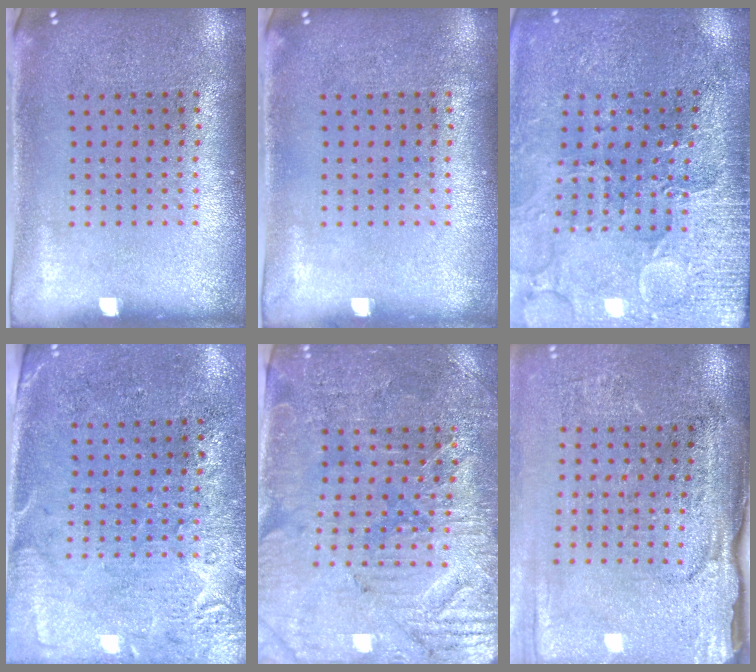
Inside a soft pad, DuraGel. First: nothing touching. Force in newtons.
{"total": 0.0}
{"total": 3.4, "press": 3.4, "slide": 0.4}
{"total": 2.8, "press": 2.4, "slide": 1.5}
{"total": 3.6, "press": 3.4, "slide": 1.2}
{"total": 4.2, "press": 3.6, "slide": 2.1}